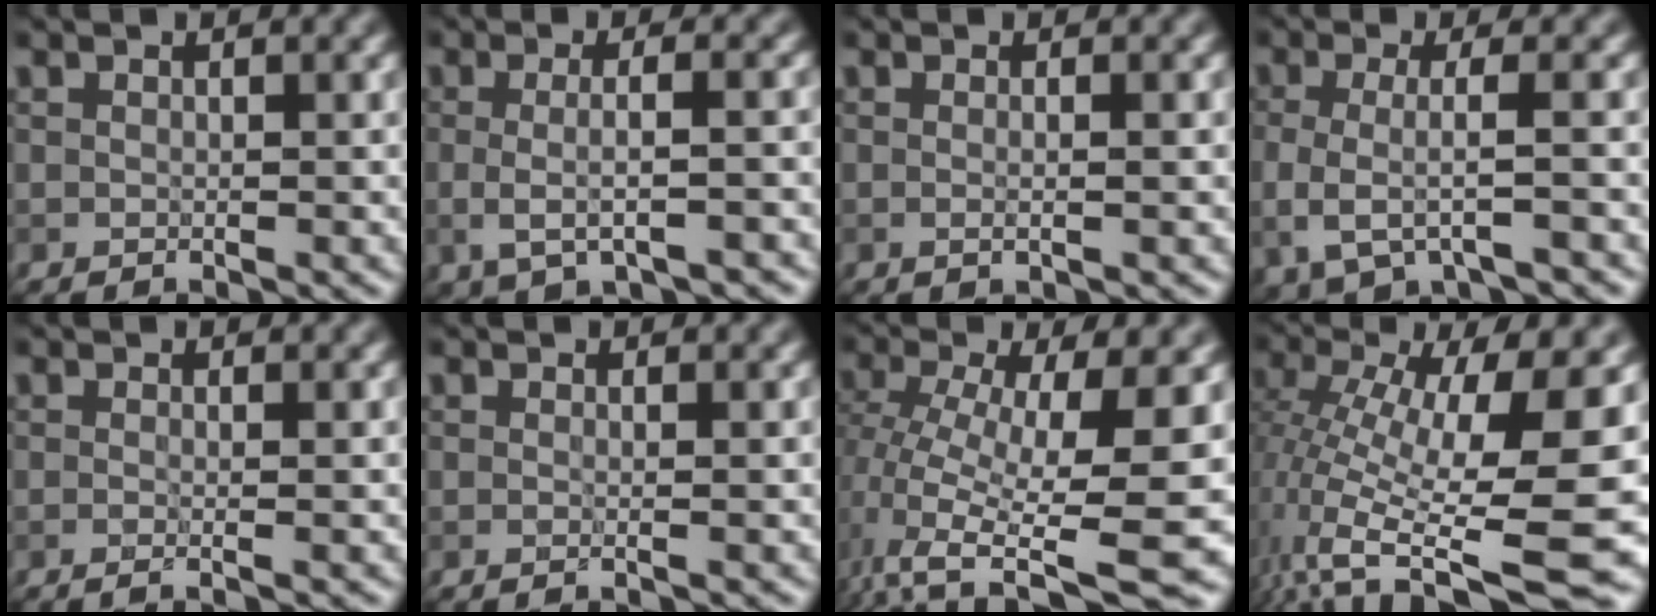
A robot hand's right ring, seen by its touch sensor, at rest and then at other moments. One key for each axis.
{"total": 4.0, "fx": -0.4, "fy": 1.3, "fz": 3.8, "tx": -0.067, "ty": -0.006, "tz": -0.007}
{"total": 1.4, "fx": -0.1, "fy": 0.3, "fz": 1.4, "tx": -0.018, "ty": -0.003, "tz": -0.004}
{"total": 4.1, "fx": -0.7, "fy": 1.4, "fz": 3.8, "tx": -0.078, "ty": -0.013, "tz": -0.014}
{"total": 2.8, "fx": 0.1, "fy": 1.5, "fz": 2.4, "tx": -0.014, "ty": 0.000, "tz": -0.024}
{"total": 2.0, "fx": 0.1, "fy": 1.1, "fz": 1.7, "tx": -0.007, "ty": -0.003, "tz": -0.023}
{"total": 11.3, "fx": -1.7, "fy": 3.6, "fz": 10.5, "tx": -0.192, "ty": -0.023, "tz": -0.021}
{"total": 14.3, "fx": -1.7, "fy": 4.7, "fz": 13.5, "tx": -0.265, "ty": -0.005, "tz": -0.017}